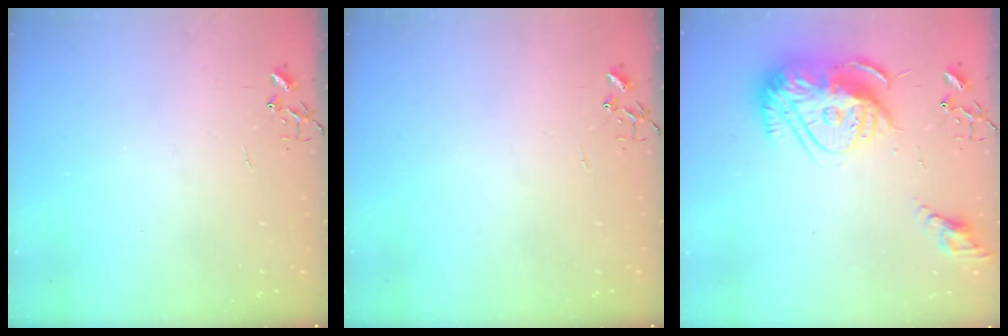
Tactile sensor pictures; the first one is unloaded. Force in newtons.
{"total": 0.0}
{"total": 17.6, "press": 17.5, "slide": 1.6}